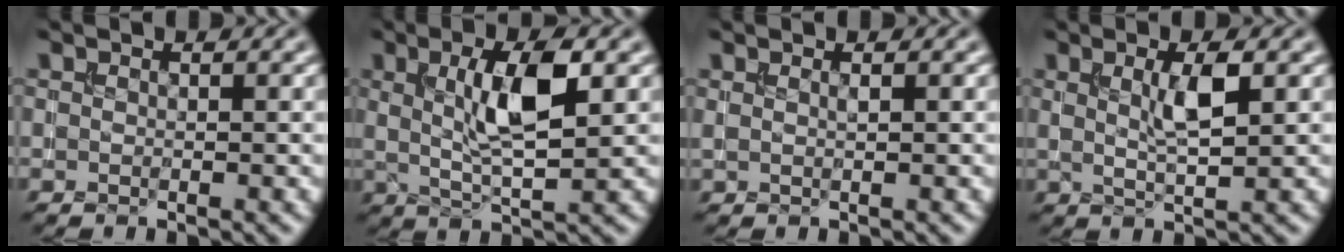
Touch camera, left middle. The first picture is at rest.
{"total": 6.1, "force": [1.4, 1.7, 5.7], "torque": [-0.105, 0.004, 0.024]}
{"total": 0.5, "force": [0.3, 0.1, 0.4], "torque": [-0.010, 0.001, 0.004]}
{"total": 3.2, "force": [0.9, 0.7, 3.0], "torque": [-0.056, -0.001, 0.016]}